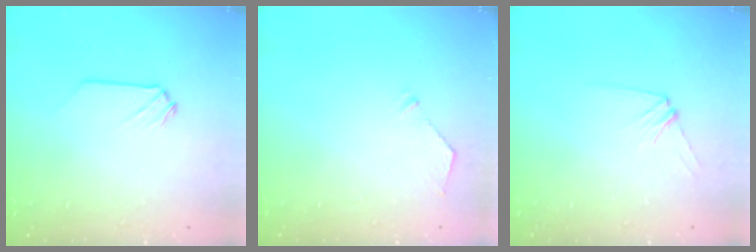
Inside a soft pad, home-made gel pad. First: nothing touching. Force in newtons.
{"total": 4.1, "press": 4.1, "slide": 0.5}
{"total": 4.9, "press": 4.8, "slide": 0.6}